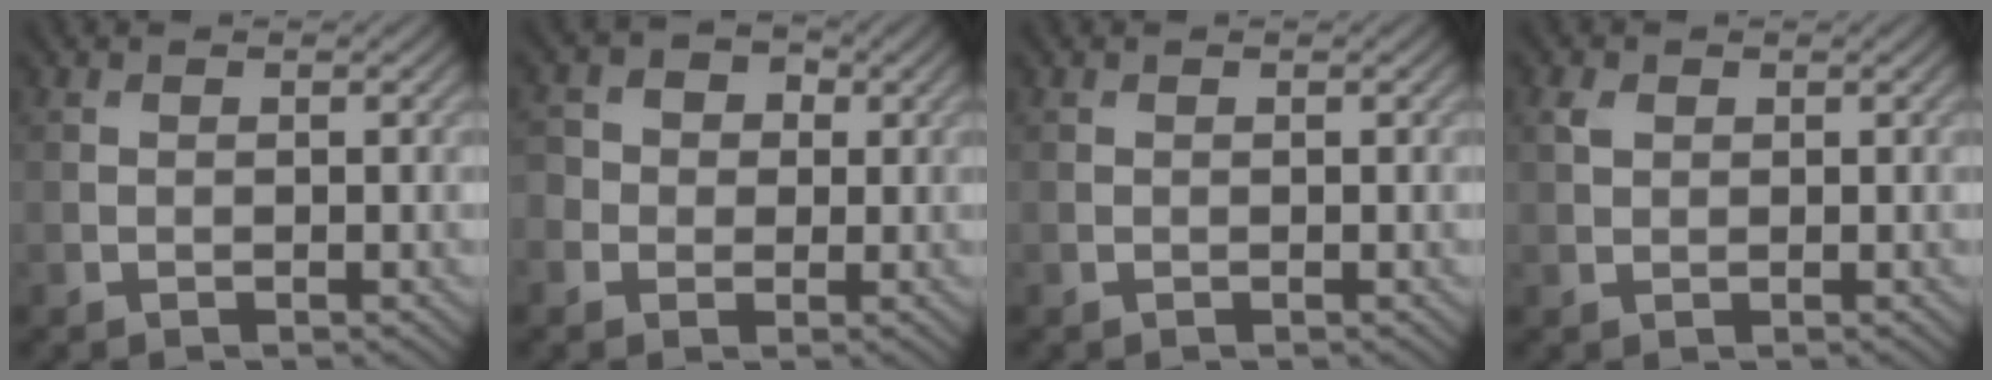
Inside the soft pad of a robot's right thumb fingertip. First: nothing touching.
{"total": 4.3, "force": [0.1, 3.9, 1.6], "torque": [-0.034, 0.012, -0.015]}
{"total": 0.0}
{"total": 1.2, "force": [0.6, 0.8, 0.7], "torque": [-0.018, 0.006, 0.012]}